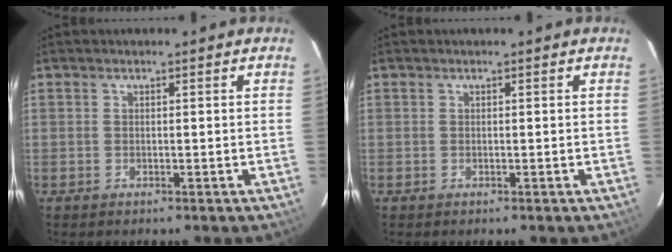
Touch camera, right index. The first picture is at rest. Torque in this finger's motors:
{"motor_torque": [0.00, 0.00, 0.02, 0.00]}